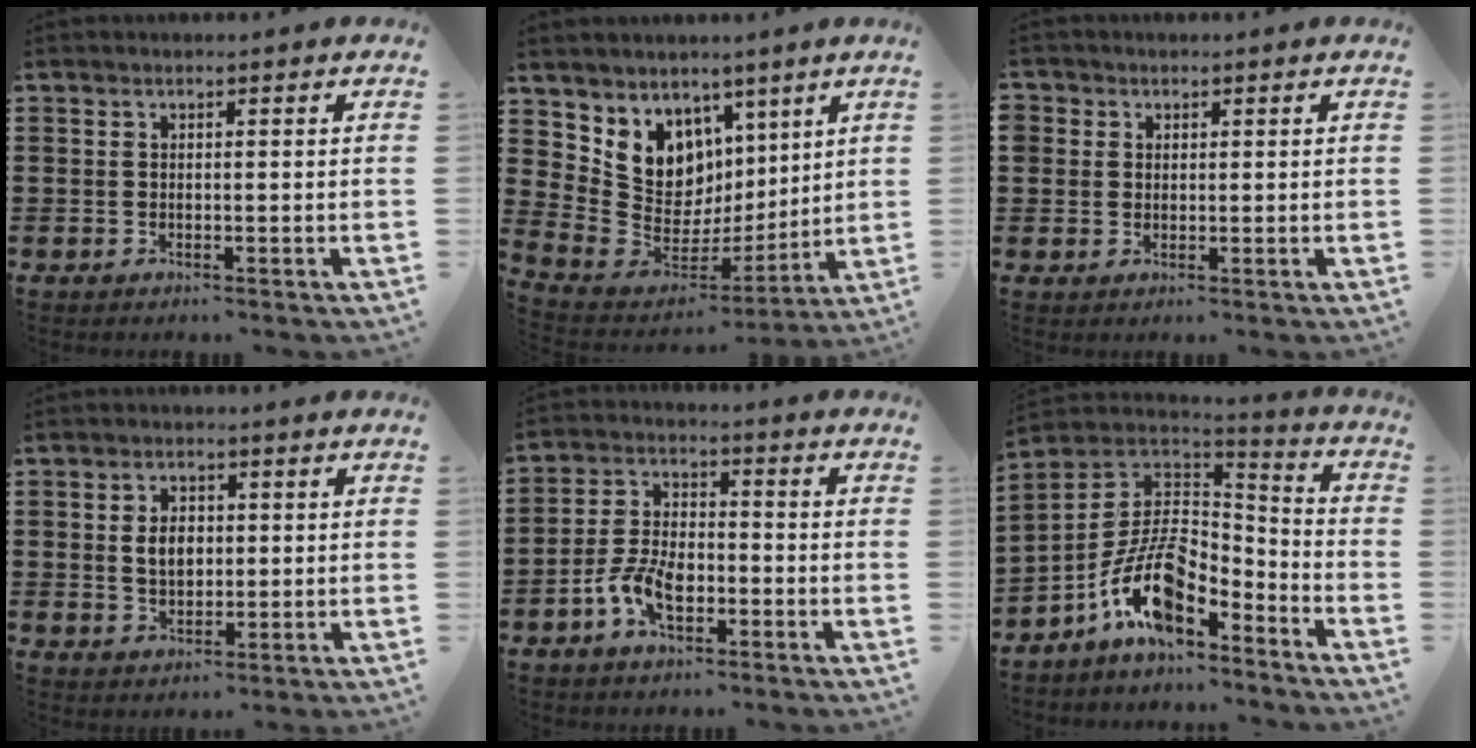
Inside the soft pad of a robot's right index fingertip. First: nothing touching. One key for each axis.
{"total": 8.9, "fx": 4.6, "fy": 7.6, "fz": 1.0, "tx": -0.070, "ty": -0.058, "tz": 0.094}
{"total": 1.7, "fx": 0.8, "fy": 1.5, "fz": -0.1, "tx": -0.006, "ty": 0.009, "tz": 0.015}
{"total": 4.0, "fx": 0.3, "fy": 2.8, "fz": 2.8, "tx": -0.054, "ty": 0.010, "tz": 0.001}
{"total": 7.1, "fx": -3.0, "fy": 3.9, "fz": 5.1, "tx": -0.121, "ty": 0.003, "tz": -0.062}
{"total": 12.7, "fx": -6.5, "fy": 6.1, "fz": 9.0, "tx": -0.199, "ty": 0.011, "tz": -0.131}